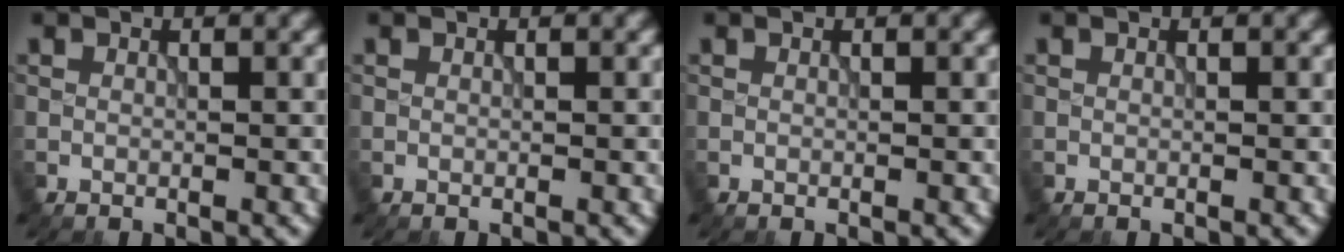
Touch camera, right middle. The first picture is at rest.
{"total": 0.0}
{"total": 0.0}
{"total": 0.0}